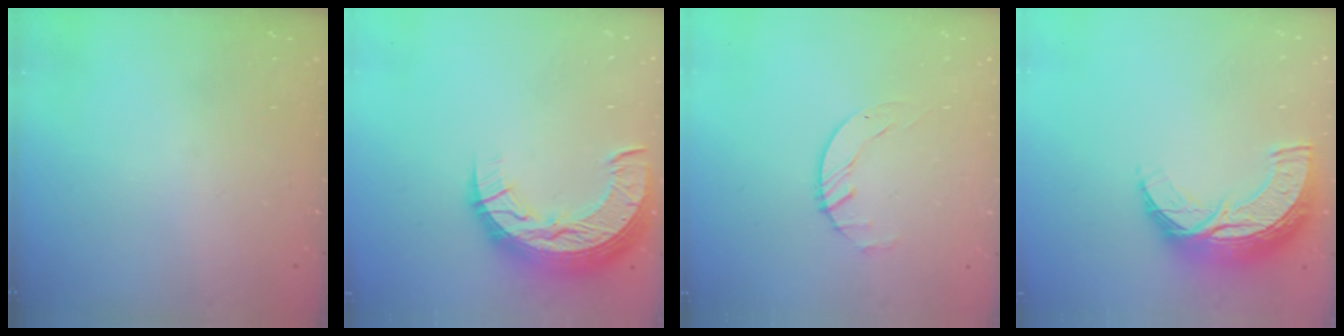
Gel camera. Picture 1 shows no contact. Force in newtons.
{"total": 15.0, "press": 15.0, "slide": 1.0}
{"total": 1.7, "press": 1.7, "slide": 0.3}
{"total": 13.7, "press": 13.6, "slide": 0.8}